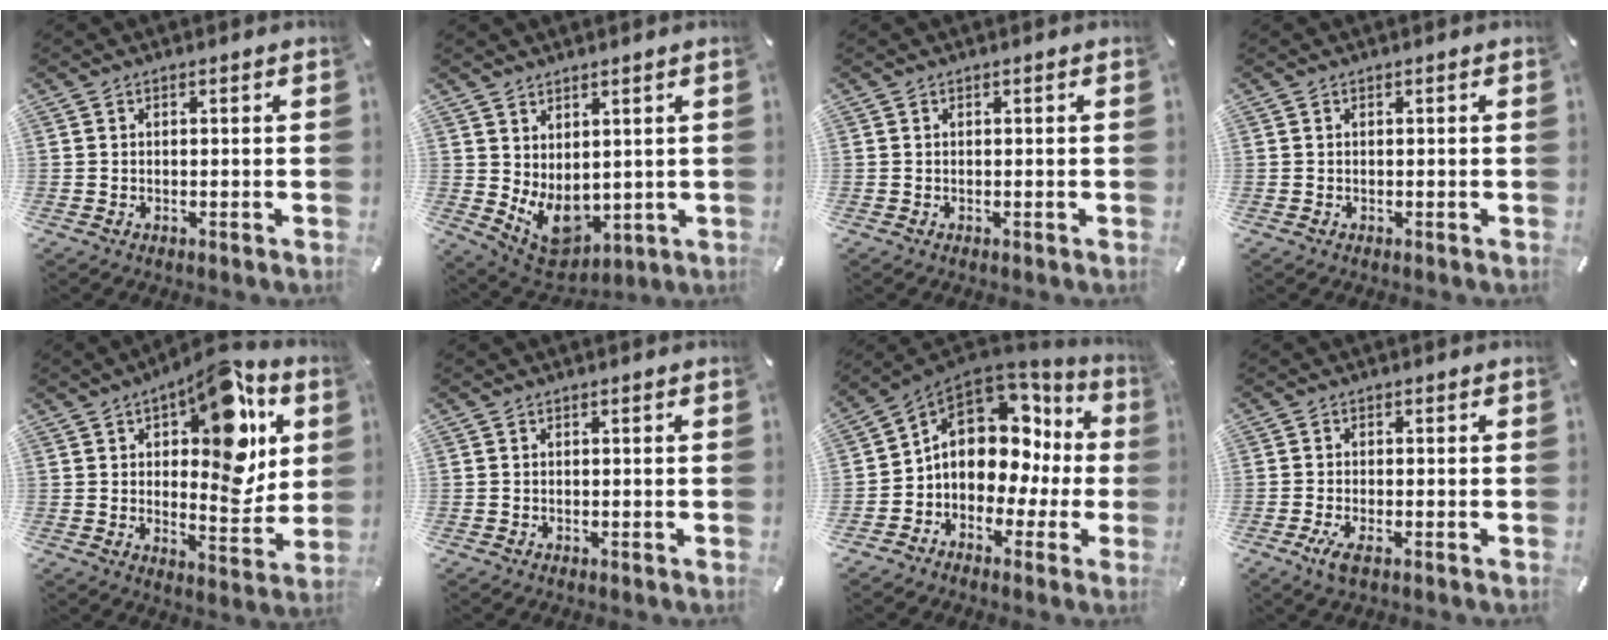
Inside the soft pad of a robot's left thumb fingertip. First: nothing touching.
{"total": 8.5, "force": [0.2, 6.8, 5.1], "torque": [-0.082, -0.023, 0.010]}
{"total": 0.0}
{"total": 0.0}
{"total": 17.7, "force": [7.7, 8.4, 13.5], "torque": [-0.166, -0.051, 0.125]}
{"total": 0.0}
{"total": 11.7, "force": [2.9, 9.3, 6.4], "torque": [-0.100, -0.028, 0.054]}
{"total": 3.3, "force": [-1.4, 1.1, 2.8], "torque": [-0.066, -0.006, -0.028]}